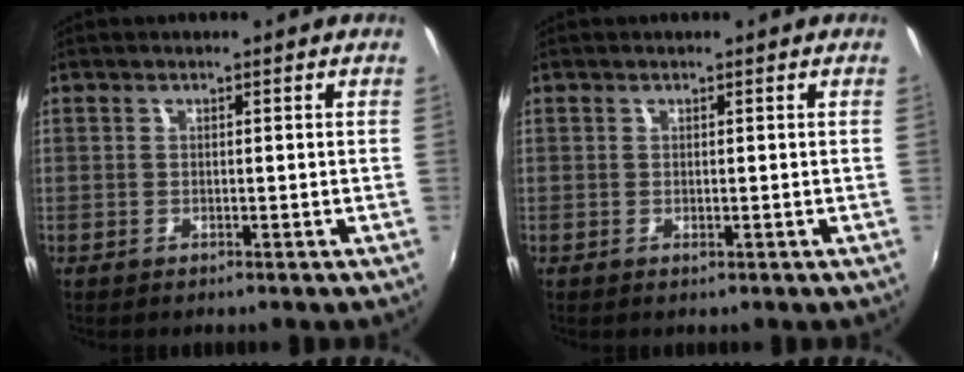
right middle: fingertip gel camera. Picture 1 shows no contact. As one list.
[{"total": 0.0}]